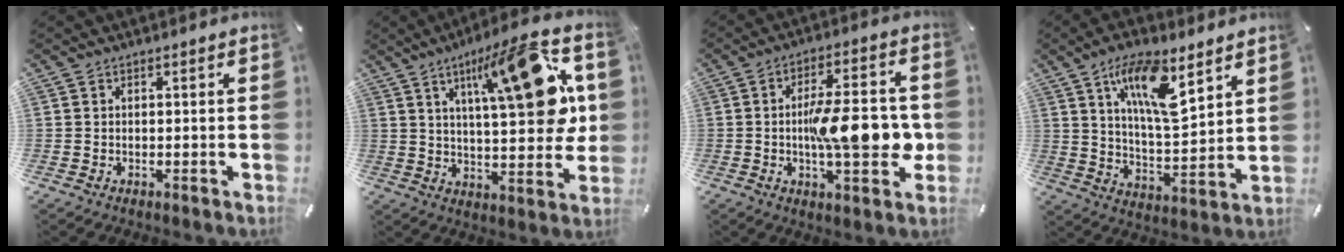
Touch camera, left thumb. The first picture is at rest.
{"total": 21.5, "force": [8.4, 6.9, 18.5], "torque": [-0.254, -0.036, 0.117]}
{"total": 14.8, "force": [-1.0, 5.7, 13.6], "torque": [-0.173, -0.001, -0.015]}
{"total": 13.9, "force": [8.4, 4.6, 10.1], "torque": [-0.182, -0.032, 0.144]}